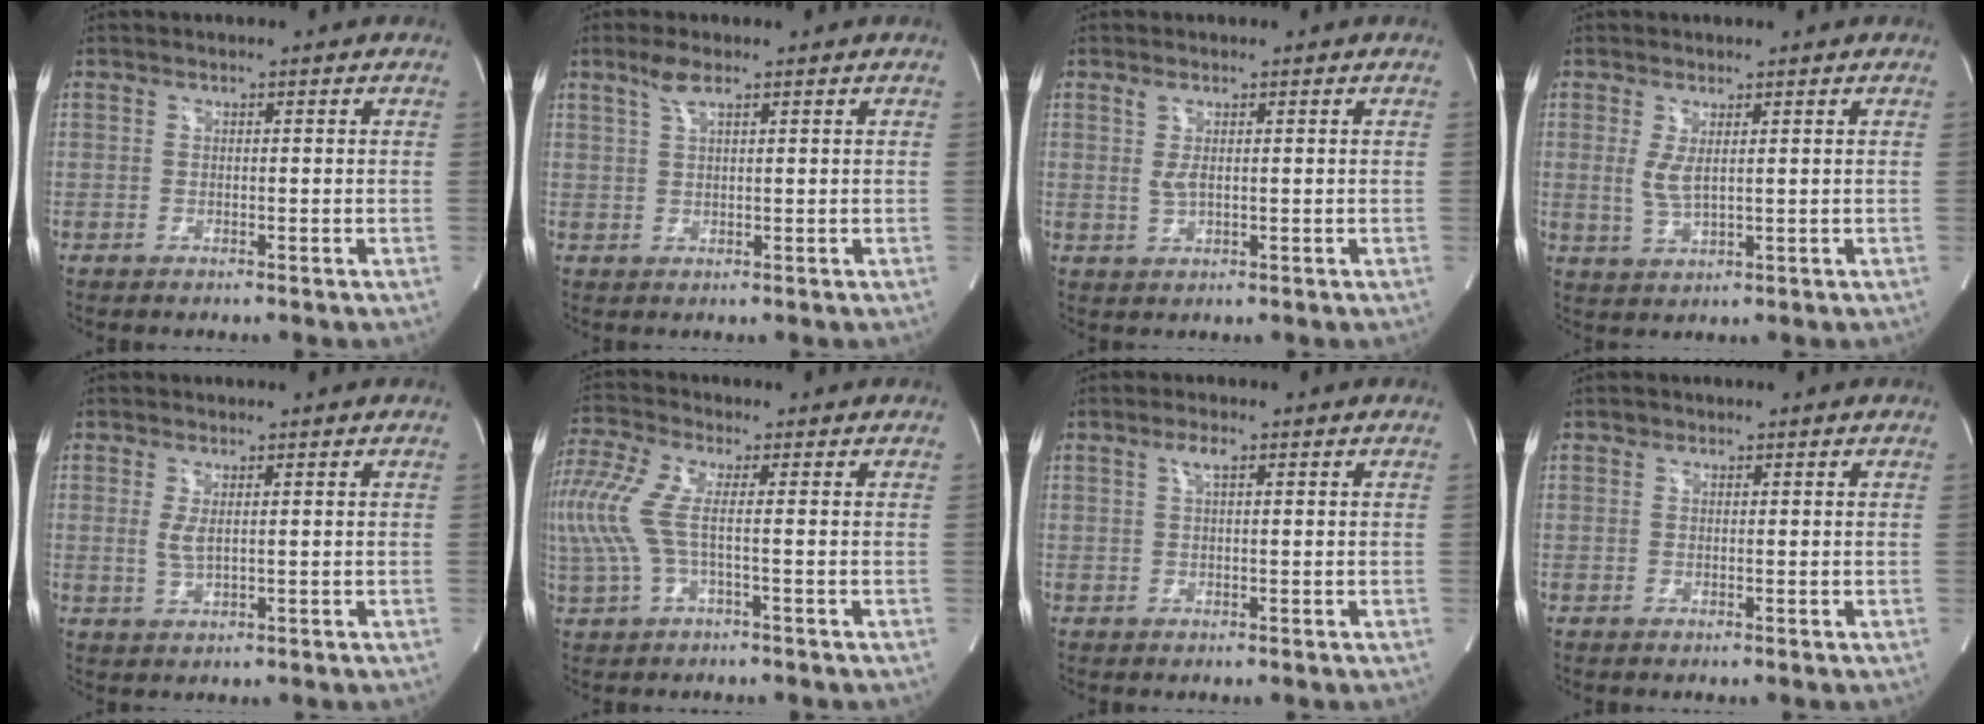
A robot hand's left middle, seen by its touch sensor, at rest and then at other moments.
{"total": 2.8, "force": [1.9, 0.4, 2.1], "torque": [-0.051, 0.006, 0.041]}
{"total": 2.1, "force": [0.6, 0.6, 1.9], "torque": [-0.045, -0.001, 0.017]}
{"total": 3.3, "force": [0.8, 0.8, 3.1], "torque": [-0.071, -0.007, 0.025]}
{"total": 2.3, "force": [0.5, 0.6, 2.1], "torque": [-0.049, -0.007, 0.017]}
{"total": 10.3, "force": [0.0, 3.2, 9.8], "torque": [-0.260, 0.024, -0.003]}
{"total": 1.8, "force": [0.8, 0.3, 1.5], "torque": [-0.033, 0.004, 0.015]}
{"total": 0.5, "force": [0.4, 0.4, 0.0], "torque": [0.001, 0.000, 0.004]}